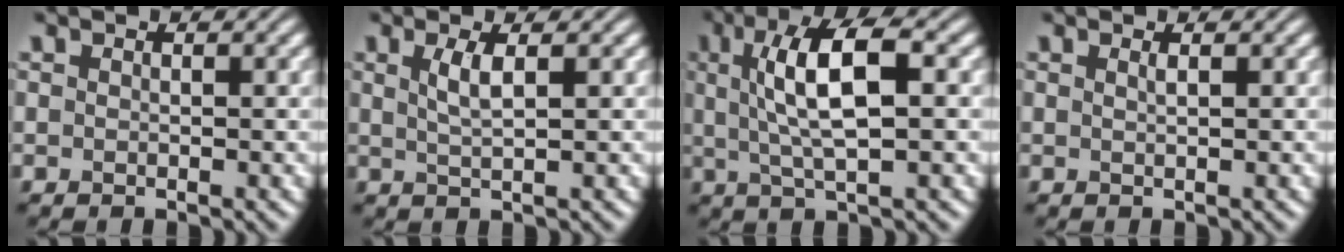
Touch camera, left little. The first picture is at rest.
{"total": 2.2, "force": [0.7, 0.5, 2.0], "torque": [-0.039, 0.000, 0.013]}
{"total": 7.3, "force": [1.4, 2.2, 6.8], "torque": [-0.123, 0.012, 0.022]}
{"total": 0.7, "force": [0.3, 0.3, 0.6], "torque": [-0.005, 0.002, 0.003]}